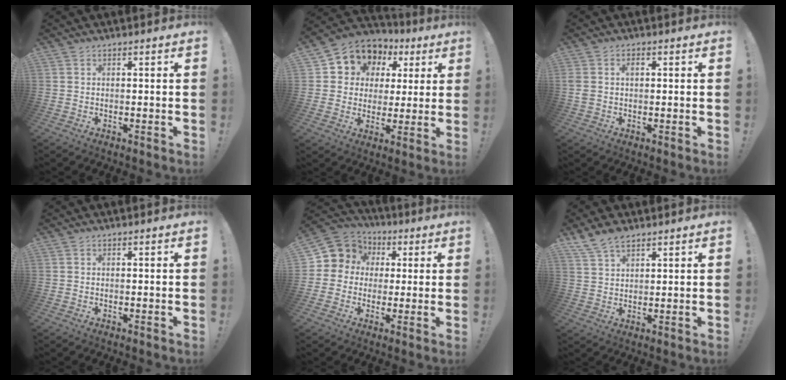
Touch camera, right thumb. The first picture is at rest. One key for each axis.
{"total": 9.1, "fx": 3.9, "fy": 7.8, "fz": 2.7, "tx": -0.043, "ty": -0.032, "tz": 0.079}
{"total": 2.5, "fx": 0.5, "fy": 1.7, "fz": 1.8, "tx": -0.052, "ty": 0.008, "tz": 0.007}
{"total": 0.0}
{"total": 9.4, "fx": 2.4, "fy": 8.7, "fz": 2.6, "tx": -0.032, "ty": -0.009, "tz": 0.051}
{"total": 6.6, "fx": 5.0, "fy": 2.9, "fz": 3.1, "tx": -0.062, "ty": -0.020, "tz": 0.099}